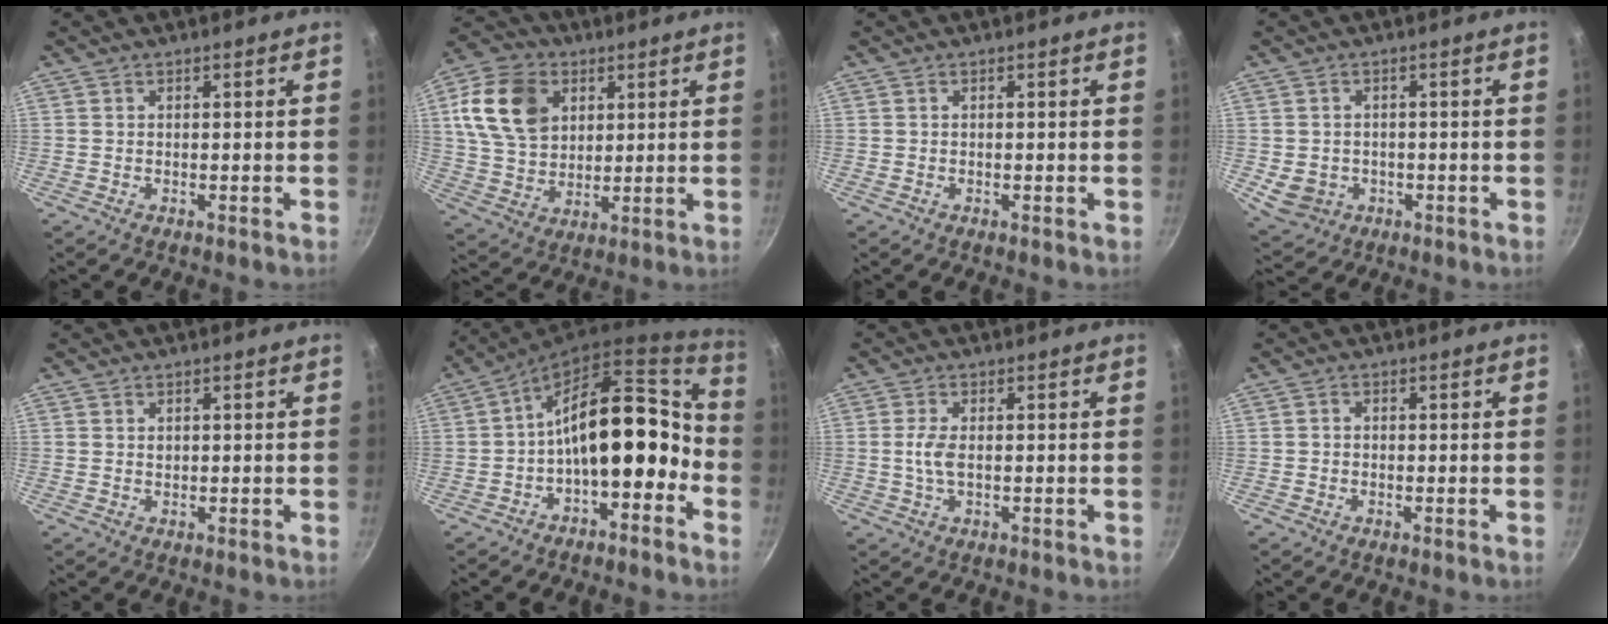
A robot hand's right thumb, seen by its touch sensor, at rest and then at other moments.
{"total": 15.6, "force": [5.0, 11.5, 9.3], "torque": [-0.154, -0.006, 0.092]}
{"total": 0.0}
{"total": 6.0, "force": [-1.3, 5.1, 2.8], "torque": [-0.039, 0.011, -0.004]}
{"total": 0.8, "force": [0.3, 0.6, 0.4], "torque": [-0.005, 0.002, 0.006]}
{"total": 14.3, "force": [-4.0, 7.5, 11.4], "torque": [-0.115, 0.075, -0.061]}
{"total": 3.5, "force": [-0.1, 1.6, 3.1], "torque": [-0.072, 0.001, -0.004]}
{"total": 0.9, "force": [-0.4, 0.7, 0.4], "torque": [-0.008, 0.004, -0.007]}